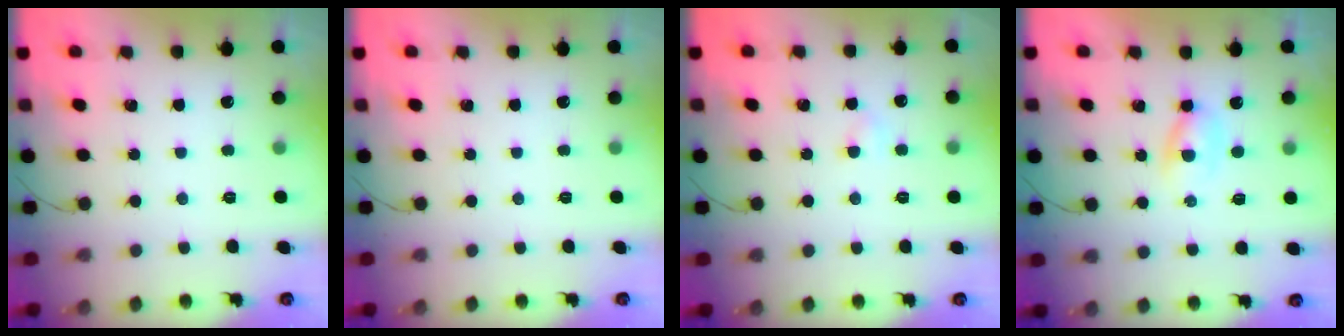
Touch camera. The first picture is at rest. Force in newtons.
{"total": 0.0}
{"total": 2.7, "press": 2.6, "slide": 0.9}
{"total": 2.8, "press": 2.5, "slide": 1.1}